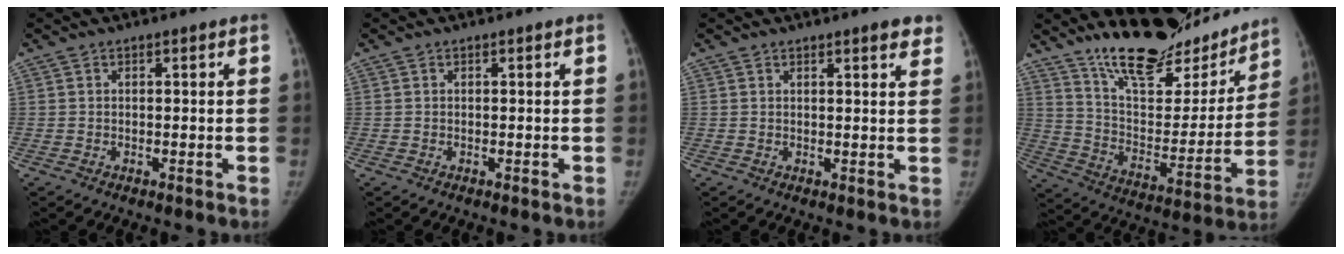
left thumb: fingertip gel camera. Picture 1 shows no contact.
{"total": 0.0}
{"total": 3.5, "force": [2.7, 0.9, 2.1], "torque": [-0.008, -0.008, 0.029]}
{"total": 24.2, "force": [19.9, 8.4, 10.8], "torque": [-0.126, -0.114, 0.312]}